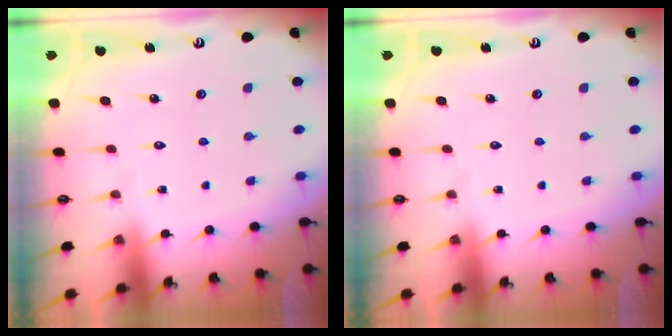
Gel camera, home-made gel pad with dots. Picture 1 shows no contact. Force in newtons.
{"total": 0.0}